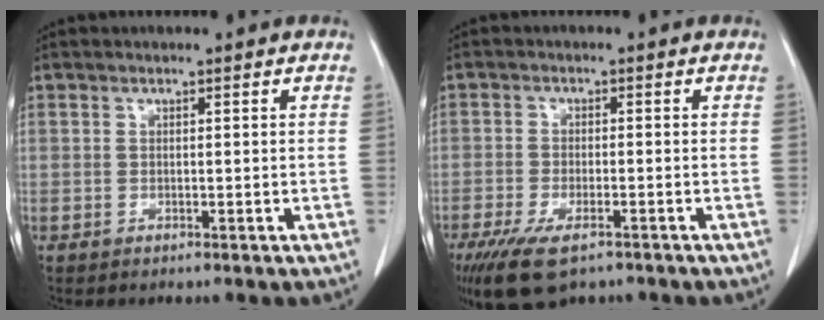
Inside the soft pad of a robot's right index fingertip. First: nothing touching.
{"total": 9.0, "force": [-6.0, 2.9, 5.9], "torque": [-0.104, -0.018, -0.097]}